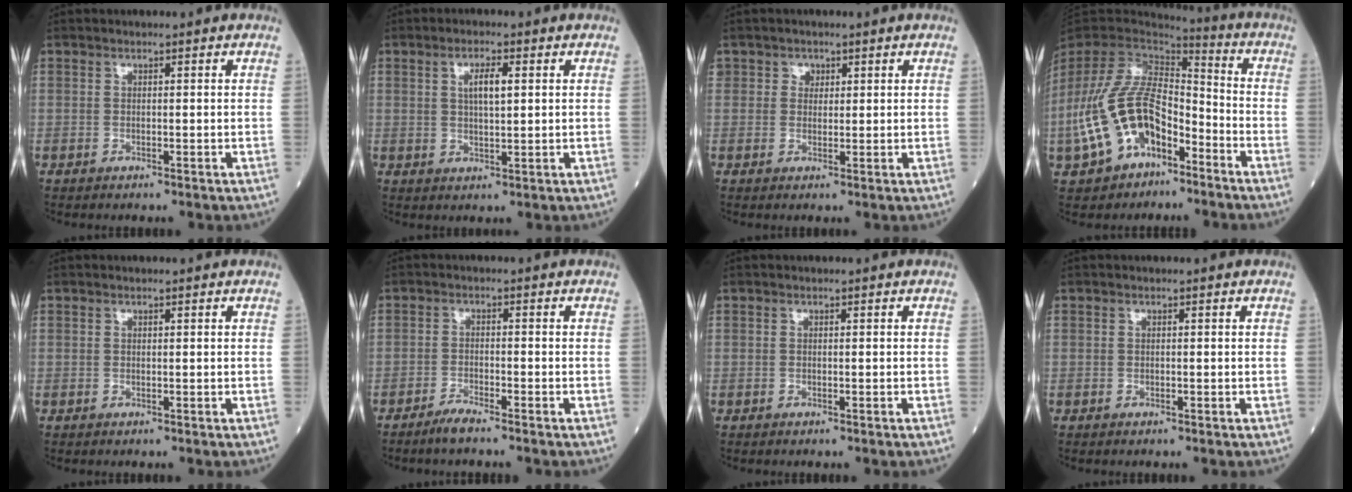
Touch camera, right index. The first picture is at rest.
{"total": 3.8, "force": [1.1, 0.9, 3.5], "torque": [-0.062, 0.004, 0.019]}
{"total": 1.8, "force": [0.8, 1.5, 0.3], "torque": [0.002, 0.004, 0.013]}
{"total": 15.7, "force": [-7.0, 8.2, 11.5], "torque": [-0.246, 0.016, -0.125]}
{"total": 0.0}
{"total": 2.6, "force": [-2.3, -0.2, 1.2], "torque": [-0.030, -0.005, -0.047]}
{"total": 0.0}
{"total": 0.0}